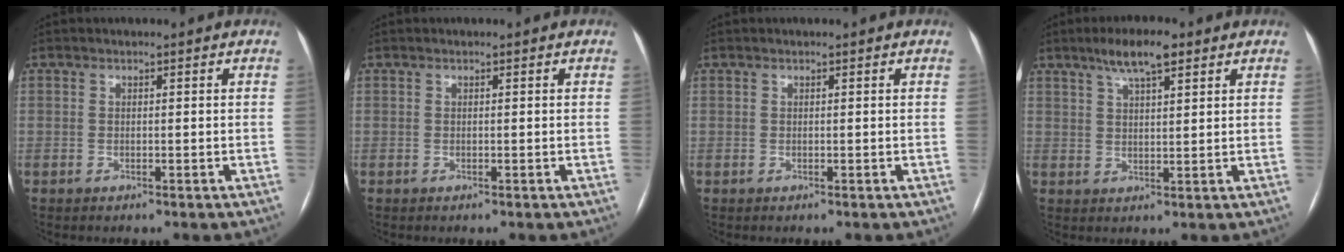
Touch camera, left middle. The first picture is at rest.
{"total": 0.0}
{"total": 0.0}
{"total": 6.2, "force": [4.1, 1.3, 4.5], "torque": [-0.084, 0.011, 0.070]}